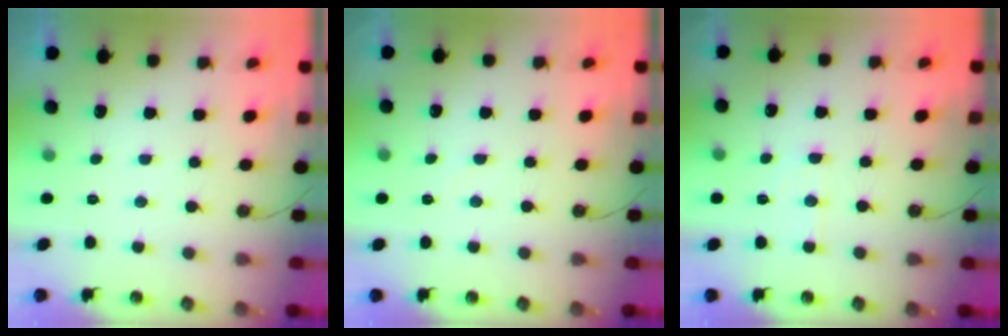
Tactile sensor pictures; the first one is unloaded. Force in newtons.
{"total": 2.1, "press": 2.1, "slide": 0.3}
{"total": 5.4, "press": 5.4, "slide": 0.5}